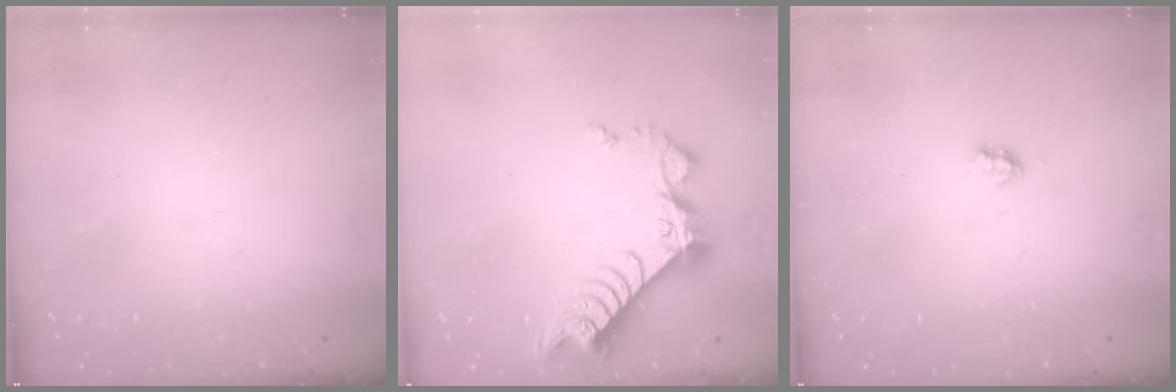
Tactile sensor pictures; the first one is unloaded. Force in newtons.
{"total": 9.3, "press": 9.3, "slide": 0.7}
{"total": 1.9, "press": 1.8, "slide": 0.4}